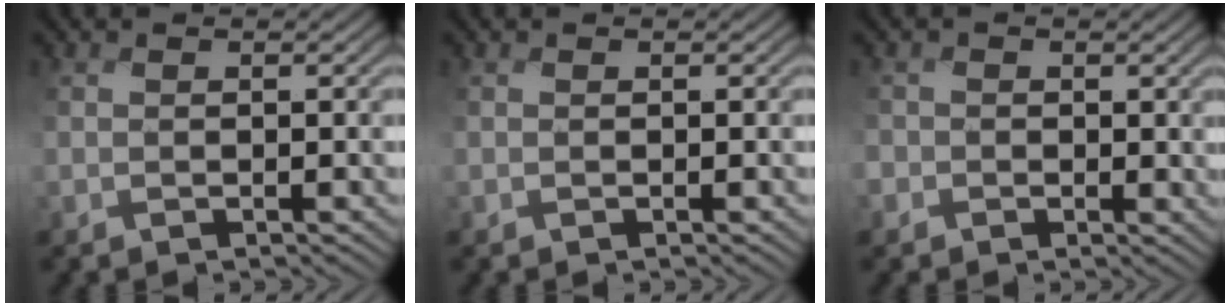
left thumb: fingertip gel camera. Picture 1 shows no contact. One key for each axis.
{"total": 0.0}
{"total": 2.0, "fx": -0.6, "fy": 1.9, "fz": -0.2, "tx": -0.002, "ty": 0.004, "tz": -0.026}